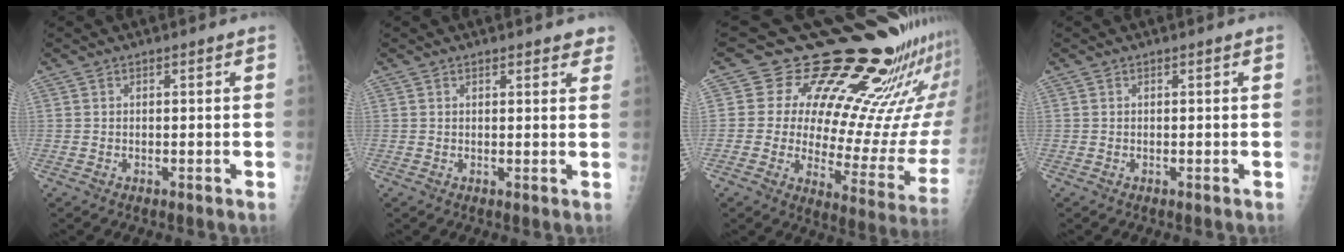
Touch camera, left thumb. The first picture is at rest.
{"total": 3.0, "force": [2.4, 1.1, 1.4], "torque": [0.010, -0.005, 0.024]}
{"total": 20.5, "force": [16.1, 5.3, 11.5], "torque": [-0.112, -0.147, 0.213]}
{"total": 0.0}